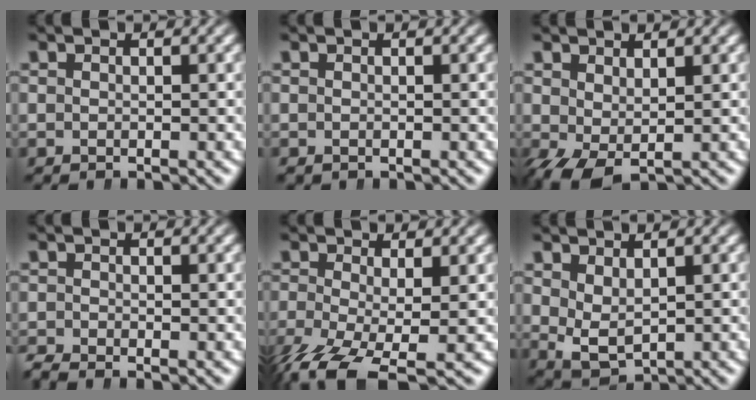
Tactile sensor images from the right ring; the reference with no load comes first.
{"total": 0.0}
{"total": 2.8, "force": [-0.8, 1.4, 2.3], "torque": [-0.040, -0.023, 0.008]}
{"total": 1.5, "force": [-1.4, 0.6, 0.2], "torque": [-0.001, -0.007, -0.024]}
{"total": 6.0, "force": [-3.9, 2.6, 3.8], "torque": [-0.094, -0.045, -0.040]}
{"total": 3.0, "force": [0.5, 2.0, 2.1], "torque": [-0.048, -0.018, 0.025]}